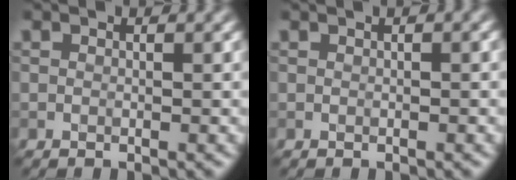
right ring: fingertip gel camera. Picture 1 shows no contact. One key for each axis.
{"total": 0.7, "fx": 0.3, "fy": 0.1, "fz": 0.6, "tx": -0.010, "ty": 0.005, "tz": 0.003}